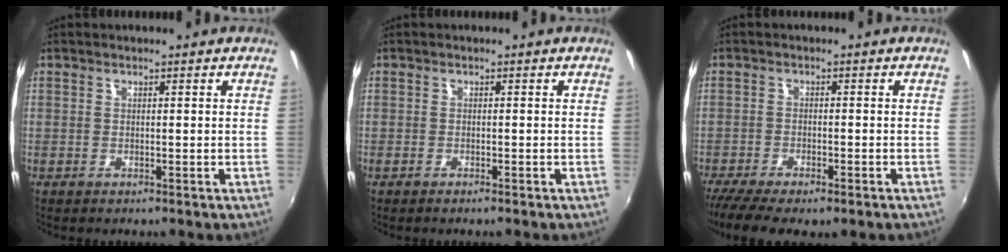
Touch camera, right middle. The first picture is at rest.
{"total": 1.0, "force": [-0.9, 0.1, 0.5], "torque": [-0.012, -0.003, -0.018]}
{"total": 9.0, "force": [-6.9, 2.2, 5.3], "torque": [-0.127, -0.042, -0.118]}